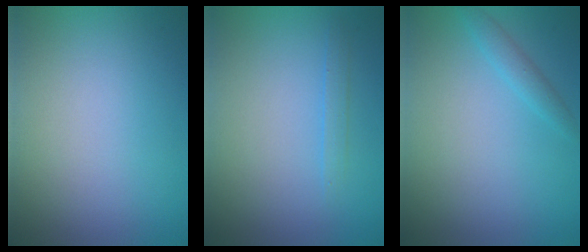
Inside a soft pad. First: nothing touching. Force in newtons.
{"total": 0.9, "press": 0.9, "slide": 0.1}
{"total": 1.3, "press": 1.3, "slide": 0.1}